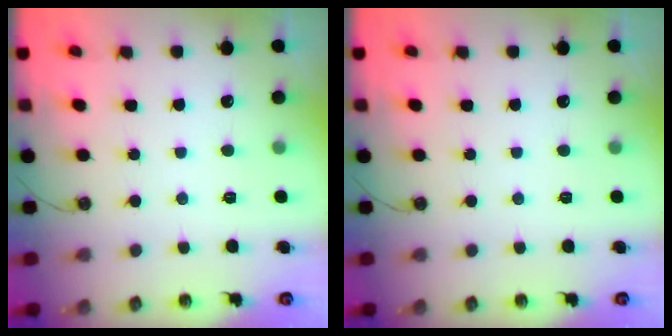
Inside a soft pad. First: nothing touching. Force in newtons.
{"total": 0.0}